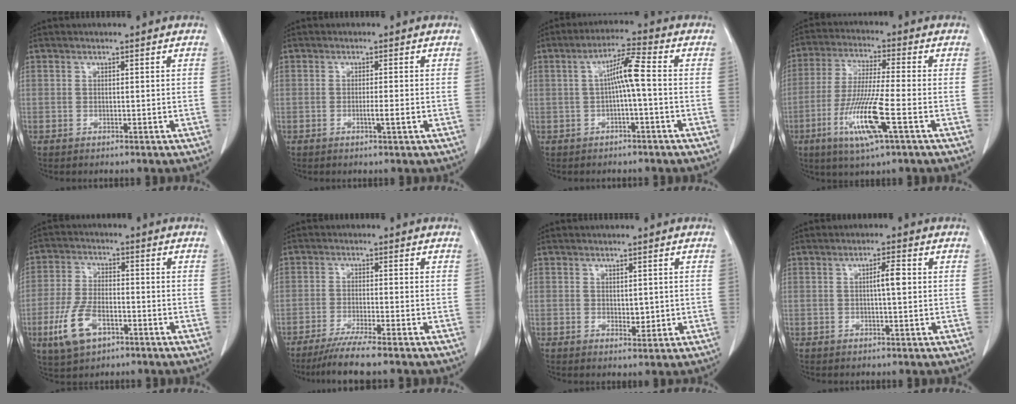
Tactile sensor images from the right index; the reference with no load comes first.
{"total": 1.8, "force": [-0.6, -0.1, 1.7], "torque": [-0.033, -0.001, -0.009]}
{"total": 5.5, "force": [-0.2, 0.0, 5.5], "torque": [-0.098, 0.019, -0.003]}
{"total": 11.8, "force": [-4.4, 0.3, 10.9], "torque": [-0.225, -0.021, -0.085]}
{"total": 8.7, "force": [-3.9, 4.3, 6.5], "torque": [-0.150, -0.002, -0.069]}
{"total": 6.3, "force": [-5.0, -1.1, 3.6], "torque": [-0.057, -0.019, -0.088]}
{"total": 2.1, "force": [0.0, 1.3, 1.7], "torque": [-0.024, -0.003, 0.007]}
{"total": 2.7, "force": [0.2, 0.2, 2.7], "torque": [-0.048, 0.004, 0.004]}